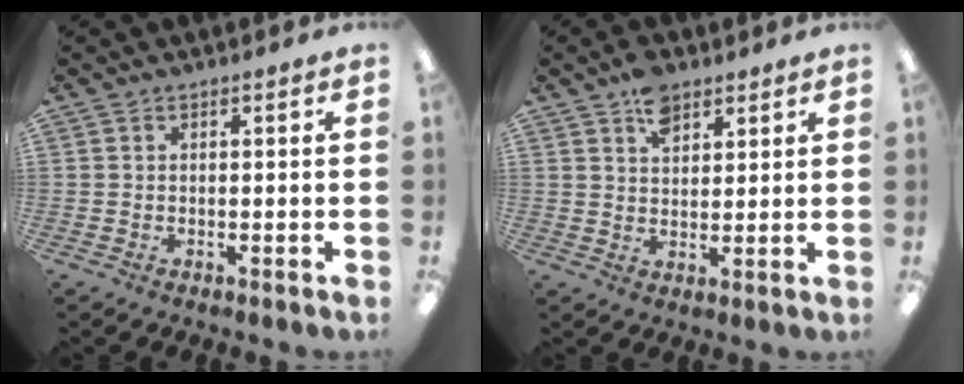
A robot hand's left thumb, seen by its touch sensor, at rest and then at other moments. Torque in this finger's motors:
{"motor_torque": [0.65, 0.35, 0.61, -0.19, 0.01]}